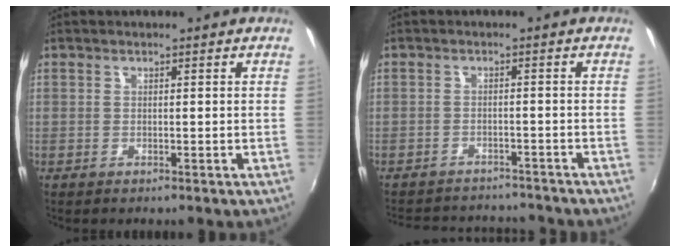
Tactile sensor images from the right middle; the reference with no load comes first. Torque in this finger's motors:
{"motor_torque": [0.98, -1.16, 0.09, 0.07]}